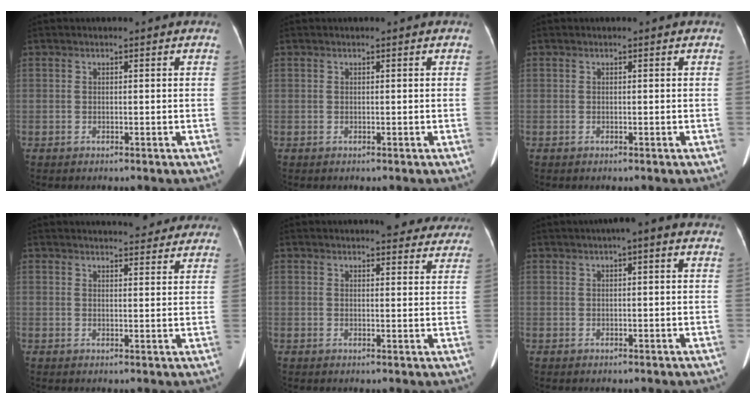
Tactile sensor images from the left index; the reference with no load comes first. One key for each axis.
{"total": 0.0}
{"total": 0.0}
{"total": 9.6, "fx": 8.7, "fy": 2.3, "fz": 3.4, "tx": -0.032, "ty": 0.015, "tz": 0.094}
{"total": 9.7, "fx": 8.8, "fy": 2.6, "fz": 3.1, "tx": -0.013, "ty": -0.003, "tz": 0.084}
{"total": 3.5, "fx": 1.9, "fy": 0.6, "fz": 2.9, "tx": -0.042, "ty": 0.020, "tz": 0.019}